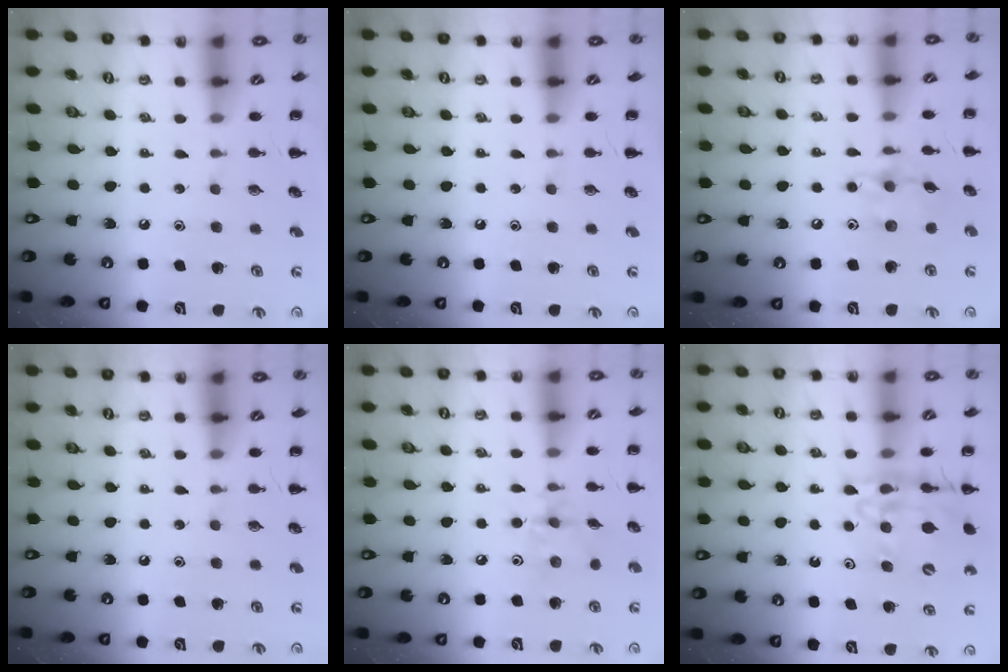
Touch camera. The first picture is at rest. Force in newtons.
{"total": 0.0}
{"total": 9.6, "press": 9.6, "slide": 0.4}
{"total": 0.0}
{"total": 4.8, "press": 4.8, "slide": 0.4}
{"total": 14.9, "press": 14.5, "slide": 3.1}